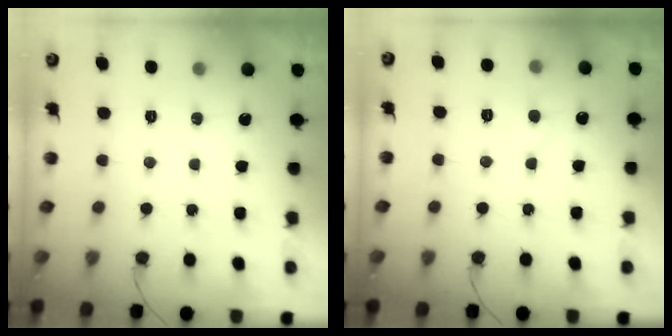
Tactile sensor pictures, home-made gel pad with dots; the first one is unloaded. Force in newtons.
{"total": 5.5, "press": 5.5, "slide": 0.5}